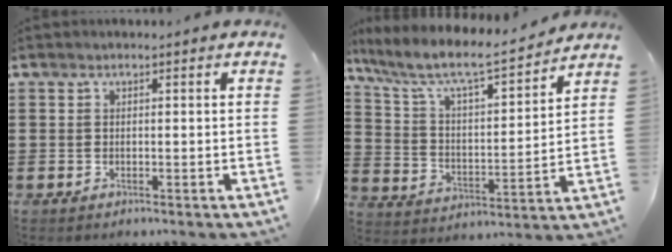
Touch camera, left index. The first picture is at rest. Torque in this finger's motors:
{"motor_torque": [2.14, 0.00, 0.35, 0.21]}